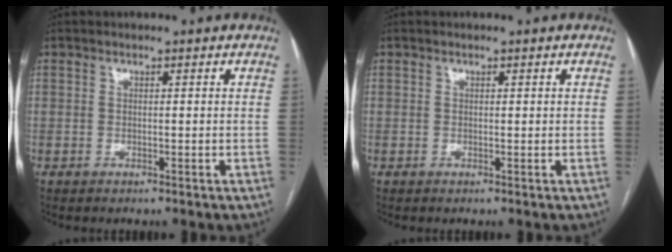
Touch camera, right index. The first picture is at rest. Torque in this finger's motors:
{"motor_torque": [-0.11, 0.05, 0.05, 0.01]}